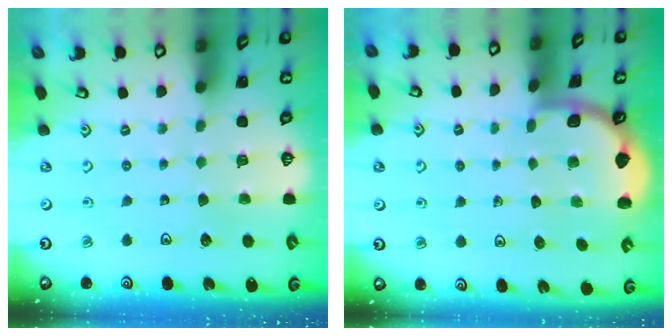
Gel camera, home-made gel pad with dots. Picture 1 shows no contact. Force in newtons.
{"total": 1.9, "press": 1.9, "slide": 0.0}